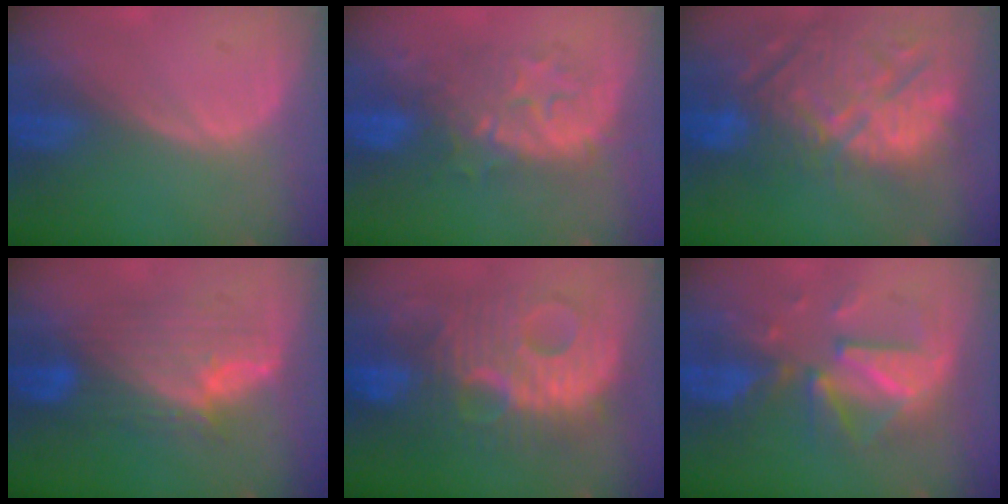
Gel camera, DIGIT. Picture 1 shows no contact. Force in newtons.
{"total": 8.3, "press": 8.3, "slide": 0.1}
{"total": 15.2, "press": 12.9, "slide": 8.0}
{"total": 8.2, "press": 8.2, "slide": 0.2}
{"total": 12.5, "press": 12.5, "slide": 1.0}
{"total": 9.1, "press": 9.1, "slide": 0.5}